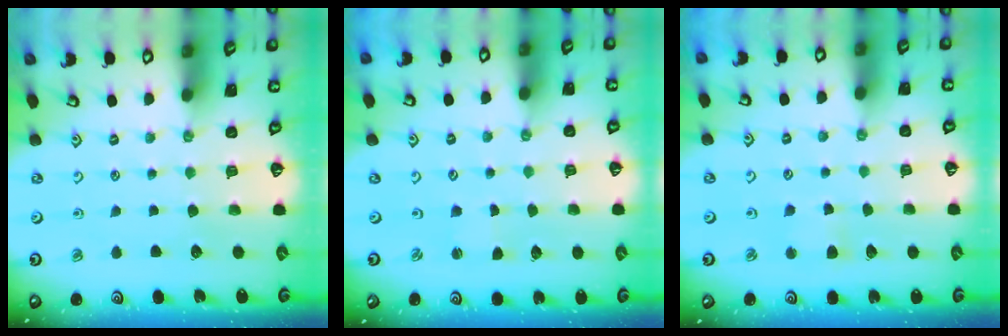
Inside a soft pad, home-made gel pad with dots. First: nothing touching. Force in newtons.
{"total": 0.0}
{"total": 2.8, "press": 2.8, "slide": 0.5}